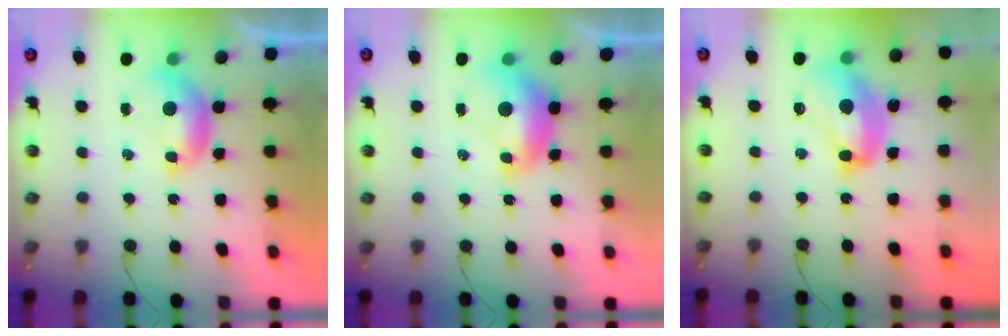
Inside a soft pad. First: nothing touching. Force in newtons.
{"total": 2.4, "press": 2.3, "slide": 0.7}
{"total": 9.2, "press": 9.1, "slide": 1.3}